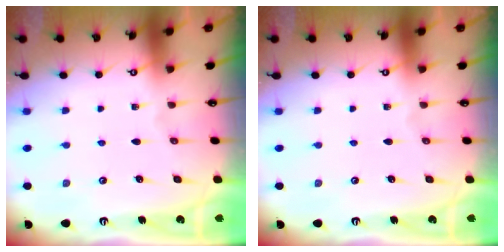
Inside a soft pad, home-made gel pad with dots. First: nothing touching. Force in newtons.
{"total": 0.0}